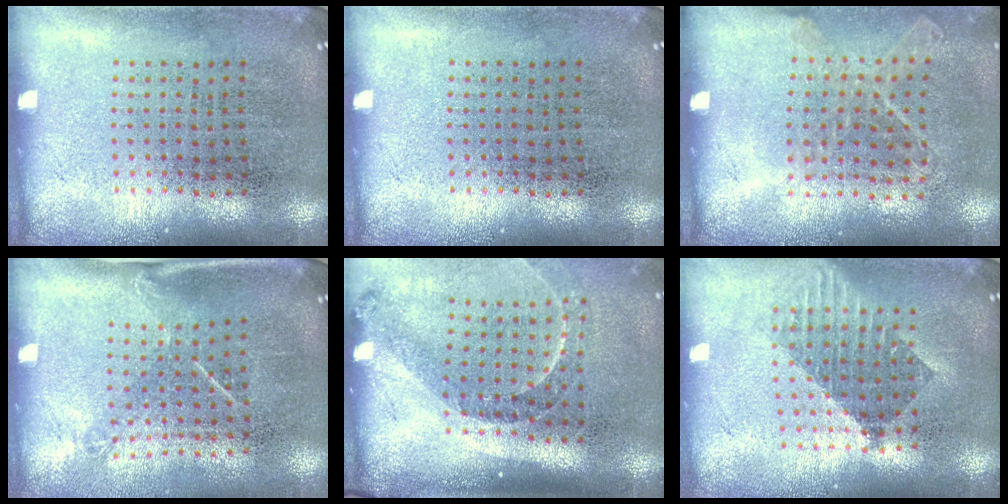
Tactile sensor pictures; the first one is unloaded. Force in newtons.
{"total": 0.0}
{"total": 1.1, "press": 1.0, "slide": 0.5}
{"total": 1.5, "press": 1.0, "slide": 1.1}
{"total": 1.4, "press": 1.3, "slide": 0.7}
{"total": 1.7, "press": 1.4, "slide": 1.0}